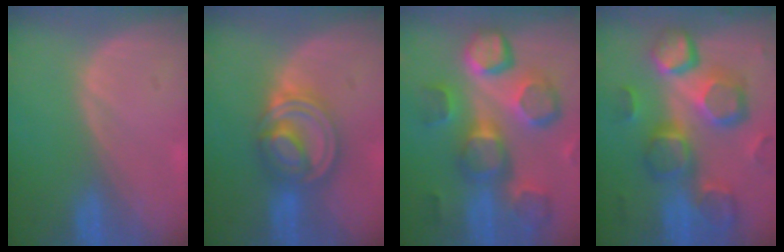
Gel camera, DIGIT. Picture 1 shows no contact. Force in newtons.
{"total": 8.1, "press": 6.8, "slide": 4.3}
{"total": 12.8, "press": 11.2, "slide": 6.2}
{"total": 13.0, "press": 11.4, "slide": 6.3}